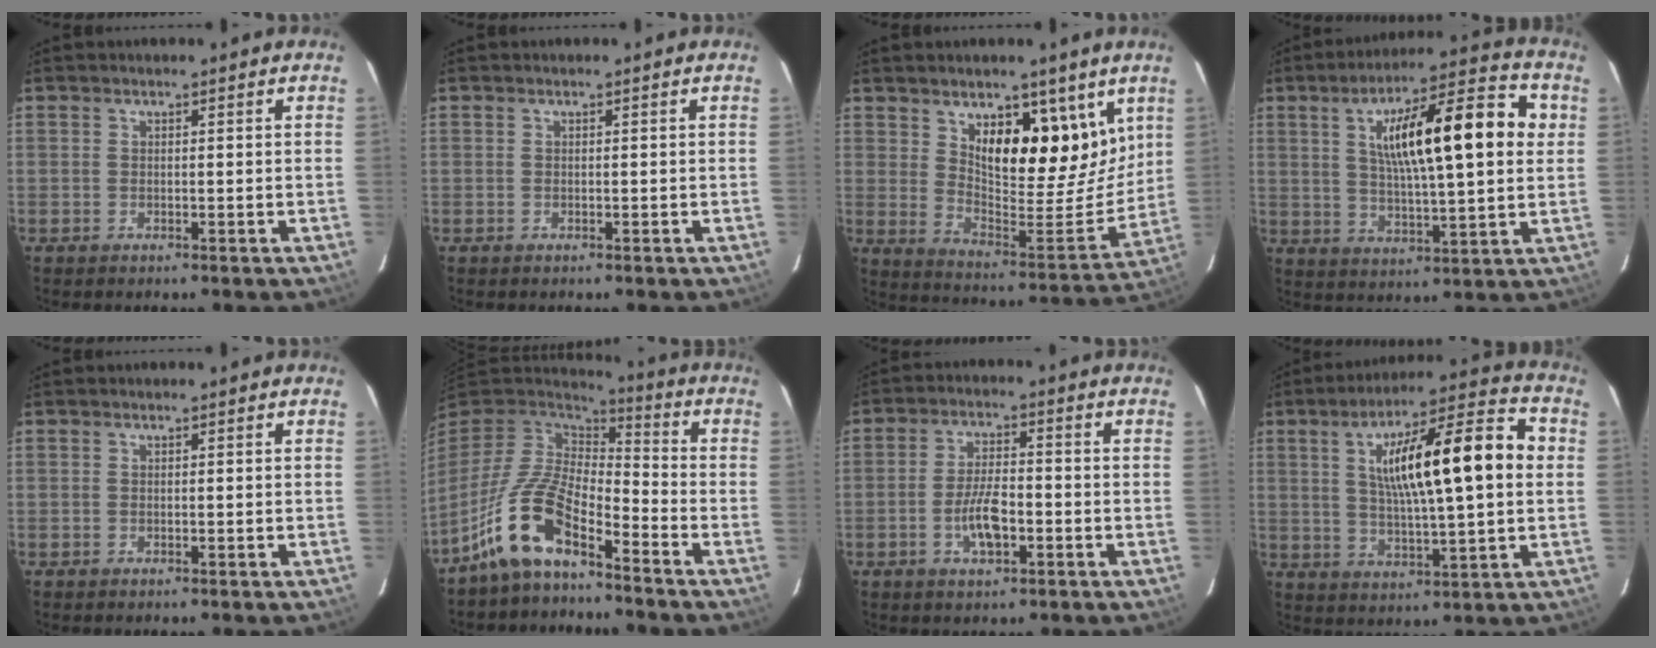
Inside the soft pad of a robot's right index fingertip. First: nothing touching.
{"total": 0.0}
{"total": 14.8, "force": [7.3, 5.8, 11.6], "torque": [-0.154, -0.012, 0.128]}
{"total": 18.2, "force": [4.4, 3.2, 17.4], "torque": [-0.275, 0.030, 0.065]}
{"total": 0.0}
{"total": 11.6, "force": [-7.8, 3.5, 7.8], "torque": [-0.174, 0.014, -0.152]}
{"total": 6.3, "force": [-2.1, 2.1, 5.6], "torque": [-0.111, 0.005, -0.037]}
{"total": 17.7, "force": [2.9, 2.5, 17.3], "torque": [-0.282, 0.028, 0.044]}